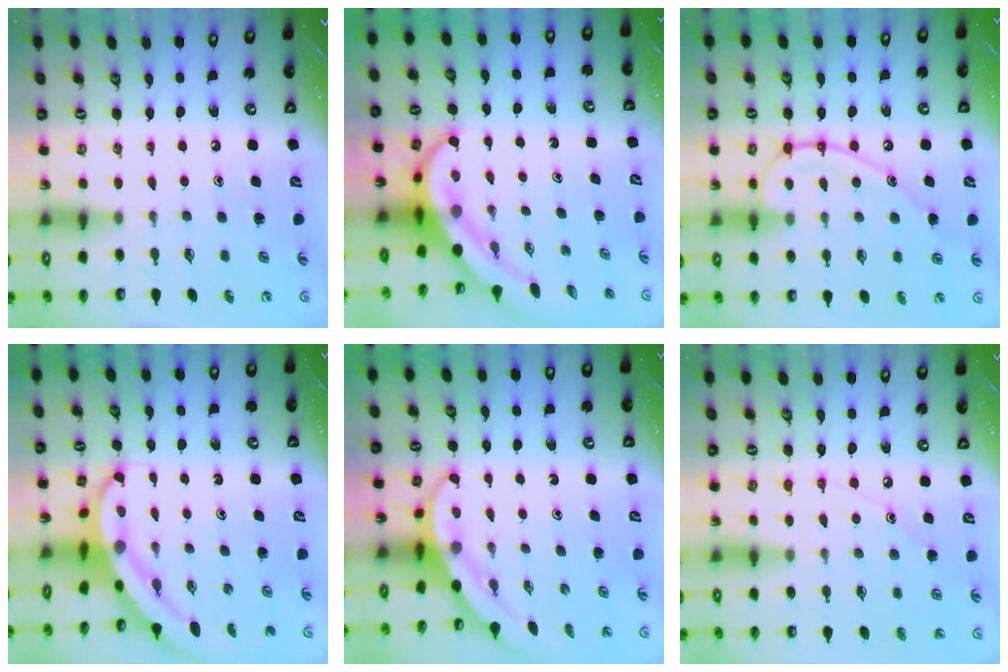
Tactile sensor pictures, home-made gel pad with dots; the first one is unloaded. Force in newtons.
{"total": 8.1, "press": 7.9, "slide": 1.8}
{"total": 13.1, "press": 13.0, "slide": 1.4}
{"total": 5.4, "press": 5.4, "slide": 0.5}
{"total": 3.3, "press": 3.3, "slide": 0.1}
{"total": 7.1, "press": 7.1, "slide": 0.4}